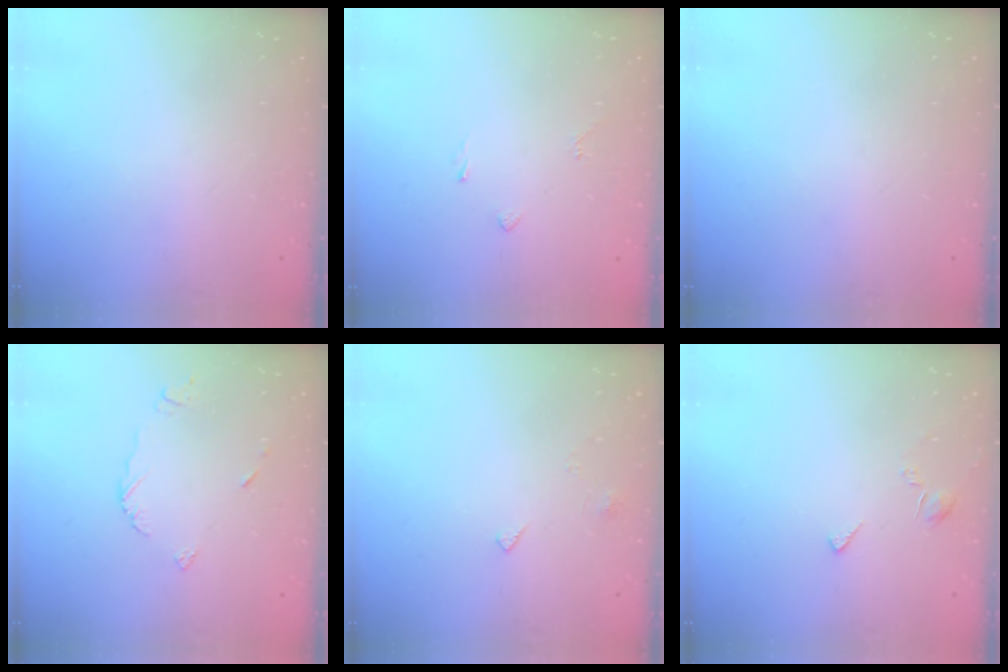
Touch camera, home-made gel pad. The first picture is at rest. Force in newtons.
{"total": 2.0, "press": 1.9, "slide": 0.8}
{"total": 0.0}
{"total": 4.5, "press": 4.4, "slide": 0.4}
{"total": 2.8, "press": 2.8, "slide": 0.4}
{"total": 3.0, "press": 3.0, "slide": 0.2}